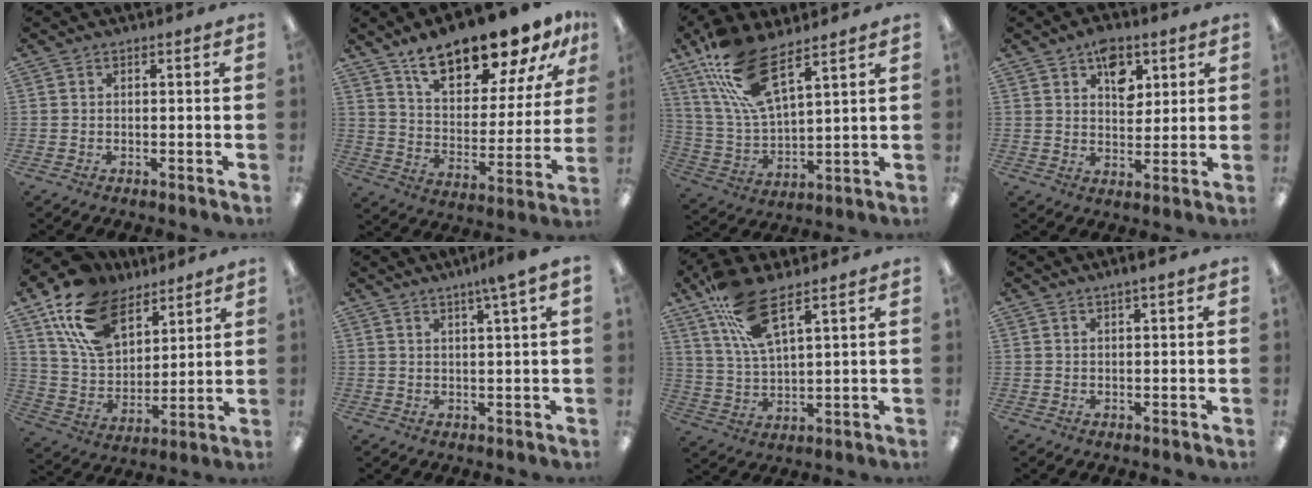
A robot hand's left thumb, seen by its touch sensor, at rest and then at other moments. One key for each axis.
{"total": 19.3, "fx": 15.5, "fy": 6.9, "fz": 9.3, "tx": -0.150, "ty": -0.098, "tz": 0.268}
{"total": 15.9, "fx": 10.5, "fy": 5.5, "fz": 10.7, "tx": -0.227, "ty": -0.038, "tz": 0.189}
{"total": 8.0, "fx": 4.4, "fy": 5.1, "fz": 4.3, "tx": -0.042, "ty": -0.015, "tz": 0.074}
{"total": 18.1, "fx": 11.2, "fy": 11.0, "fz": 9.1, "tx": -0.180, "ty": -0.037, "tz": 0.212}
{"total": 4.3, "fx": 3.0, "fy": -0.6, "fz": 3.0, "tx": -0.059, "ty": -0.007, "tz": 0.049}
{"total": 12.3, "fx": 8.3, "fy": 3.6, "fz": 8.4, "tx": -0.172, "ty": -0.027, "tz": 0.153}
{"total": 1.8, "fx": 1.2, "fy": 0.1, "fz": 1.4, "tx": -0.027, "ty": 0.001, "tz": 0.021}